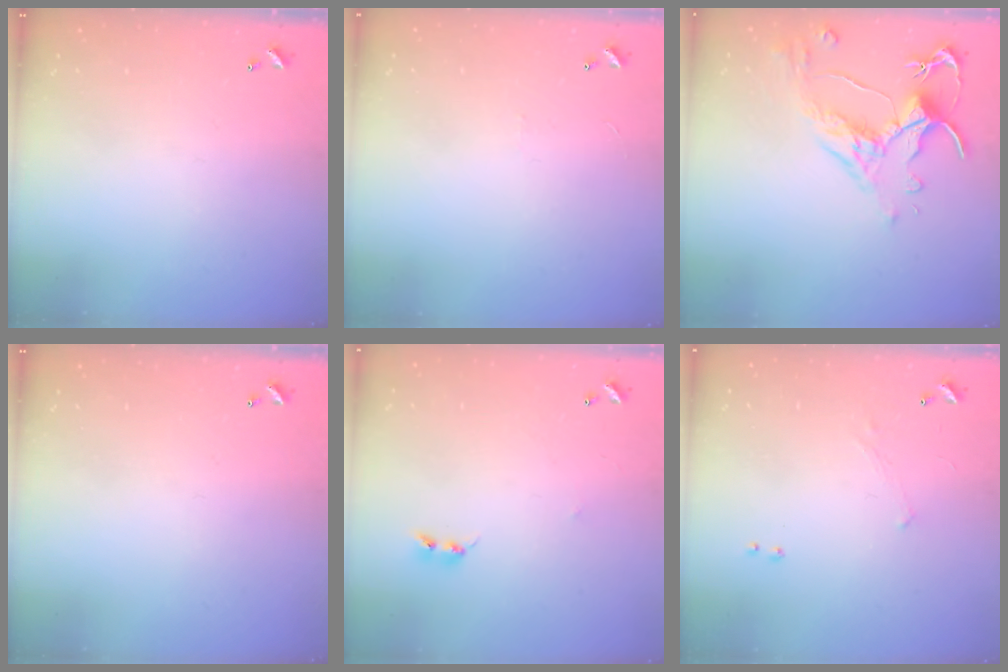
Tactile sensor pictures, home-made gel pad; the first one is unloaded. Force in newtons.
{"total": 1.3, "press": 1.3, "slide": 0.4}
{"total": 2.6, "press": 2.2, "slide": 1.3}
{"total": 0.0}
{"total": 2.7, "press": 2.7, "slide": 0.3}
{"total": 1.2, "press": 1.1, "slide": 0.5}